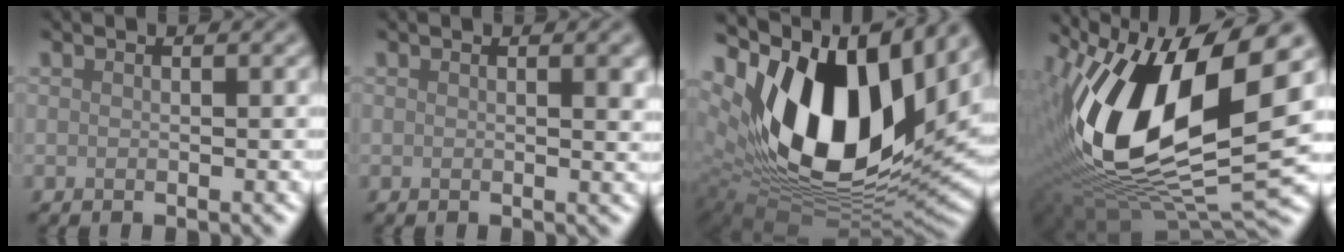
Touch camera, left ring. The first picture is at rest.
{"total": 1.7, "force": [0.5, 0.4, 1.5], "torque": [-0.015, 0.005, 0.010]}
{"total": 15.6, "force": [4.7, 9.2, 11.7], "torque": [-0.219, -0.005, 0.089]}
{"total": 15.3, "force": [2.1, 7.2, 13.3], "torque": [-0.272, -0.007, 0.033]}